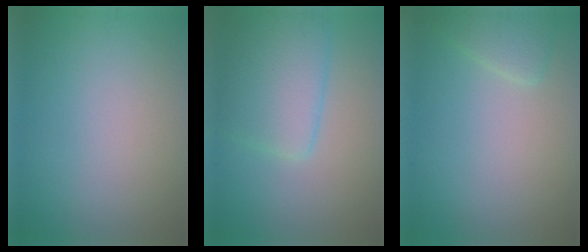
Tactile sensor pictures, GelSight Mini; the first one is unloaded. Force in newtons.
{"total": 5.2, "press": 5.2, "slide": 0.3}
{"total": 1.9, "press": 1.9, "slide": 0.2}